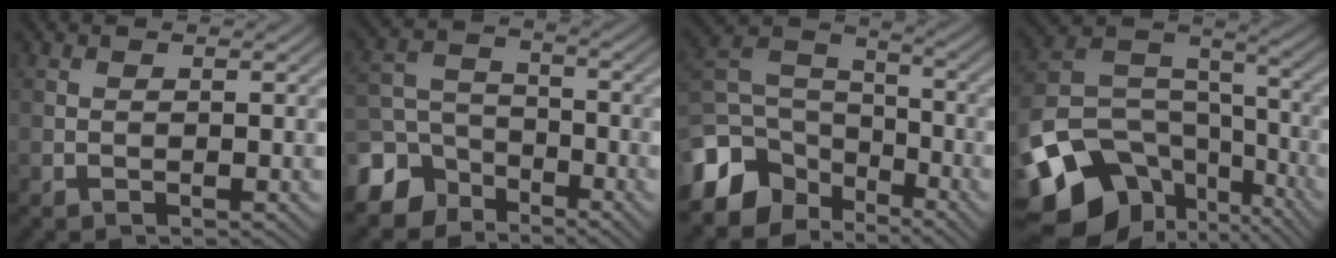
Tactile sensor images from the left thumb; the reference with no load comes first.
{"total": 8.6, "force": [-5.5, 5.9, 3.0], "torque": [-0.073, -0.010, -0.120]}
{"total": 11.7, "force": [-6.9, 7.7, 5.4], "torque": [-0.145, -0.016, -0.139]}
{"total": 16.7, "force": [-9.4, 10.9, 8.3], "torque": [-0.215, -0.040, -0.154]}